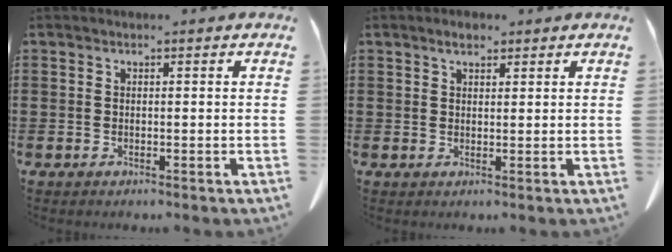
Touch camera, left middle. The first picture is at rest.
{"total": 2.3, "force": [1.8, 0.6, 1.3], "torque": [-0.021, 0.000, 0.031]}